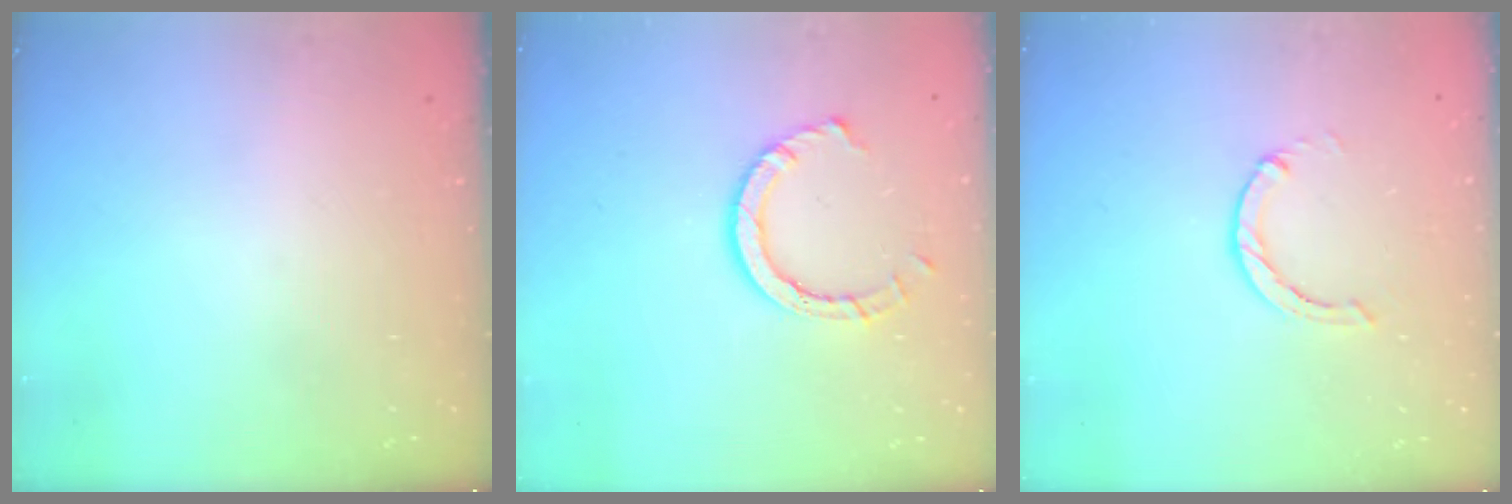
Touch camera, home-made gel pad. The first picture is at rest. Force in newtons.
{"total": 7.9, "press": 7.9, "slide": 0.5}
{"total": 0.0}